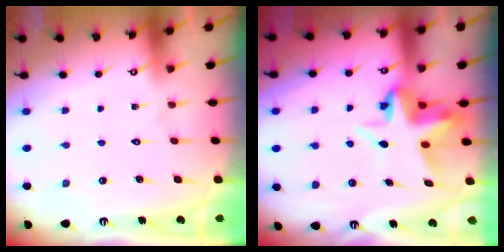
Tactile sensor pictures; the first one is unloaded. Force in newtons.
{"total": 7.3, "press": 7.1, "slide": 1.7}